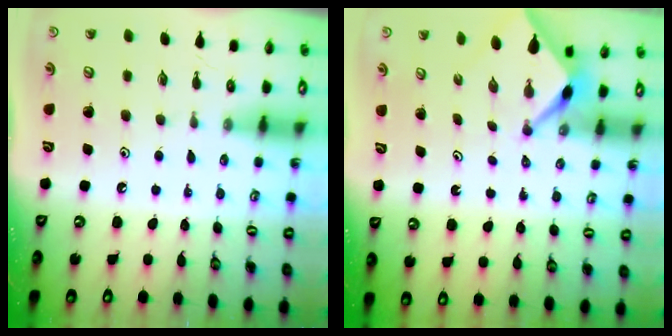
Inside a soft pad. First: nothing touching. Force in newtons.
{"total": 2.5, "press": 2.5, "slide": 0.3}